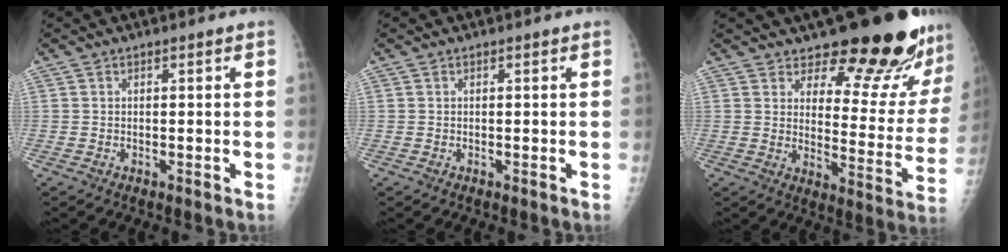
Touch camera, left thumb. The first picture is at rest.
{"total": 0.0}
{"total": 18.6, "force": [15.3, 5.6, 8.9], "torque": [-0.070, -0.132, 0.195]}